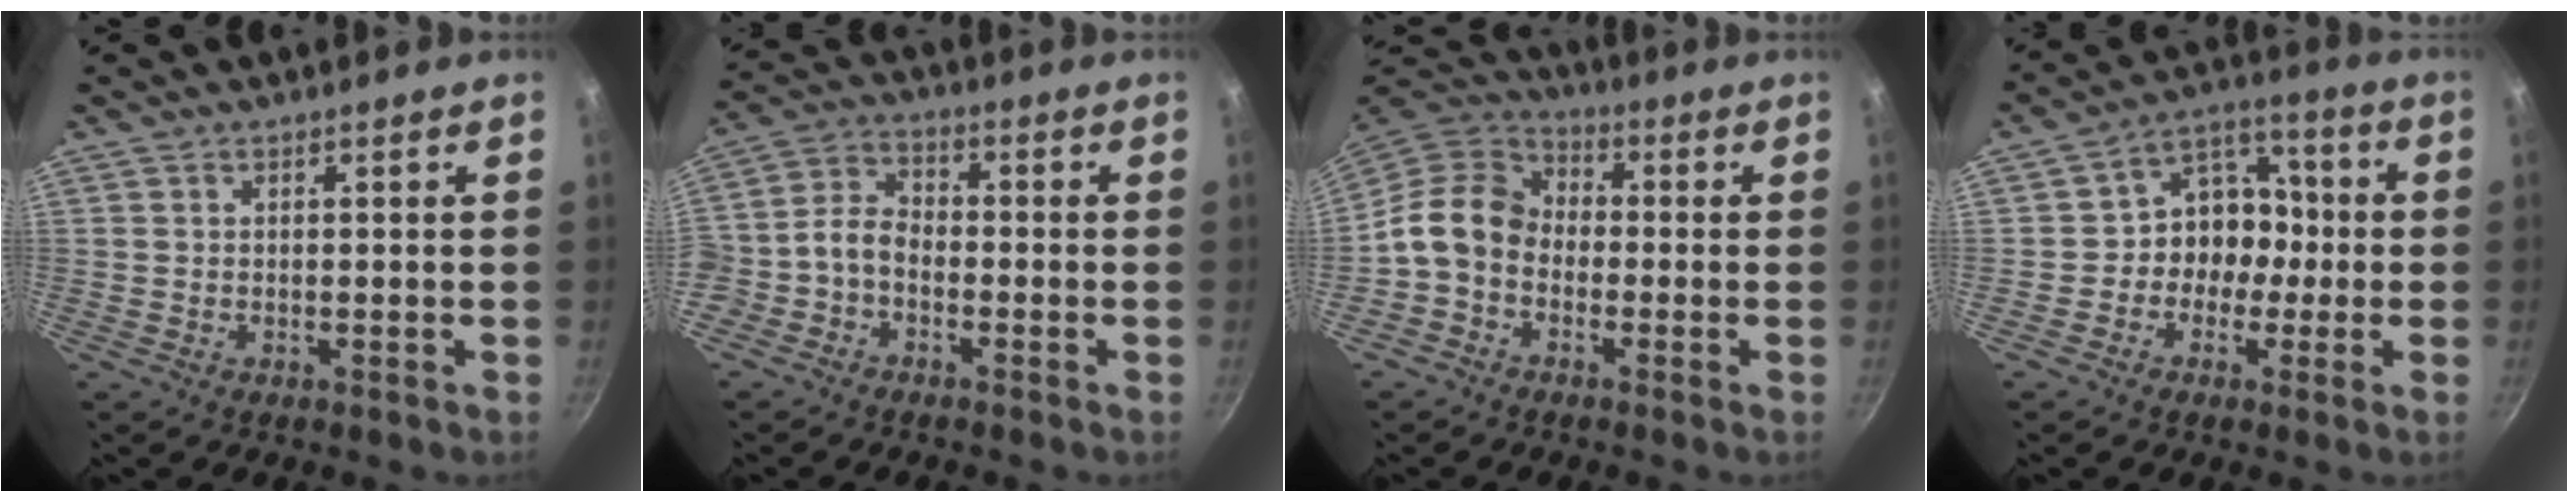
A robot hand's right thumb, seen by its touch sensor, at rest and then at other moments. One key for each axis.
{"total": 5.7, "fx": -2.4, "fy": 3.9, "fz": 3.4, "tx": -0.066, "ty": 0.037, "tz": -0.062}
{"total": 10.5, "fx": -2.3, "fy": 8.2, "fz": 6.1, "tx": -0.089, "ty": 0.042, "tz": -0.069}
{"total": 9.7, "fx": -1.5, "fy": 8.2, "fz": 4.9, "tx": -0.018, "ty": 0.040, "tz": -0.039}